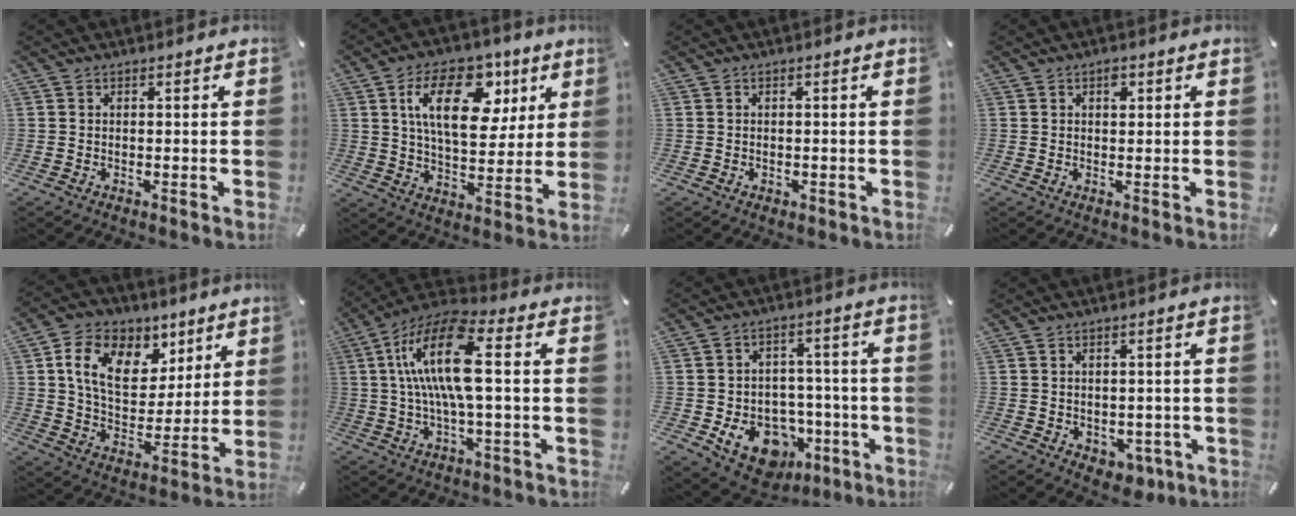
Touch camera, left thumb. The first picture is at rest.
{"total": 18.1, "force": [7.1, 10.3, 13.1], "torque": [-0.215, -0.006, 0.116]}
{"total": 0.8, "force": [-0.2, 0.8, 0.2], "torque": [-0.004, 0.004, -0.006]}
{"total": 1.8, "force": [0.7, 1.2, 1.1], "torque": [-0.008, -0.002, 0.009]}
{"total": 14.2, "force": [6.7, 10.3, 7.0], "torque": [-0.117, -0.024, 0.126]}
{"total": 16.6, "force": [2.1, 5.4, 15.6], "torque": [-0.325, -0.006, 0.027]}
{"total": 14.1, "force": [-6.1, 10.8, 6.8], "torque": [-0.092, 0.037, -0.093]}
{"total": 3.6, "force": [-0.6, 3.2, 1.4], "torque": [-0.008, 0.001, -0.011]}